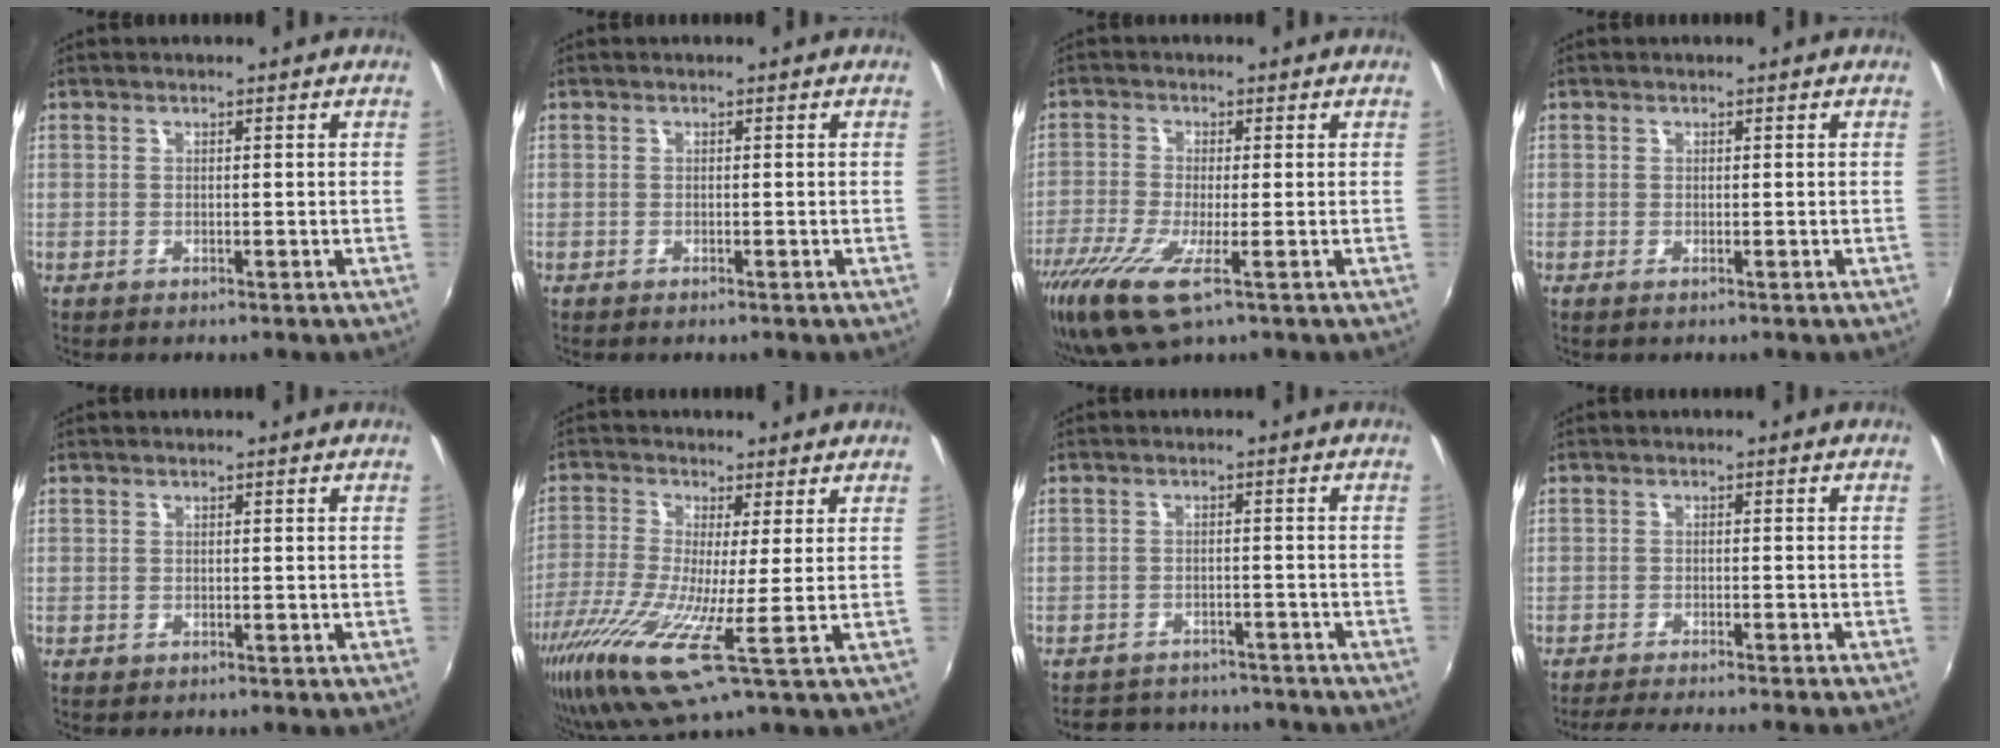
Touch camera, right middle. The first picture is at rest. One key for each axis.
{"total": 0.0}
{"total": 9.8, "fx": -5.2, "fy": 1.7, "fz": 8.1, "tx": -0.186, "ty": -0.037, "tz": -0.099}
{"total": 0.0}
{"total": 0.0}
{"total": 13.8, "fx": -4.3, "fy": 1.6, "fz": 13.0, "tx": -0.280, "ty": -0.042, "tz": -0.086}
{"total": 11.5, "fx": -10.4, "fy": 3.8, "fz": 3.1, "tx": -0.072, "ty": 0.013, "tz": -0.137}
{"total": 8.1, "fx": -7.2, "fy": -0.7, "fz": 3.5, "tx": -0.076, "ty": -0.012, "tz": -0.107}